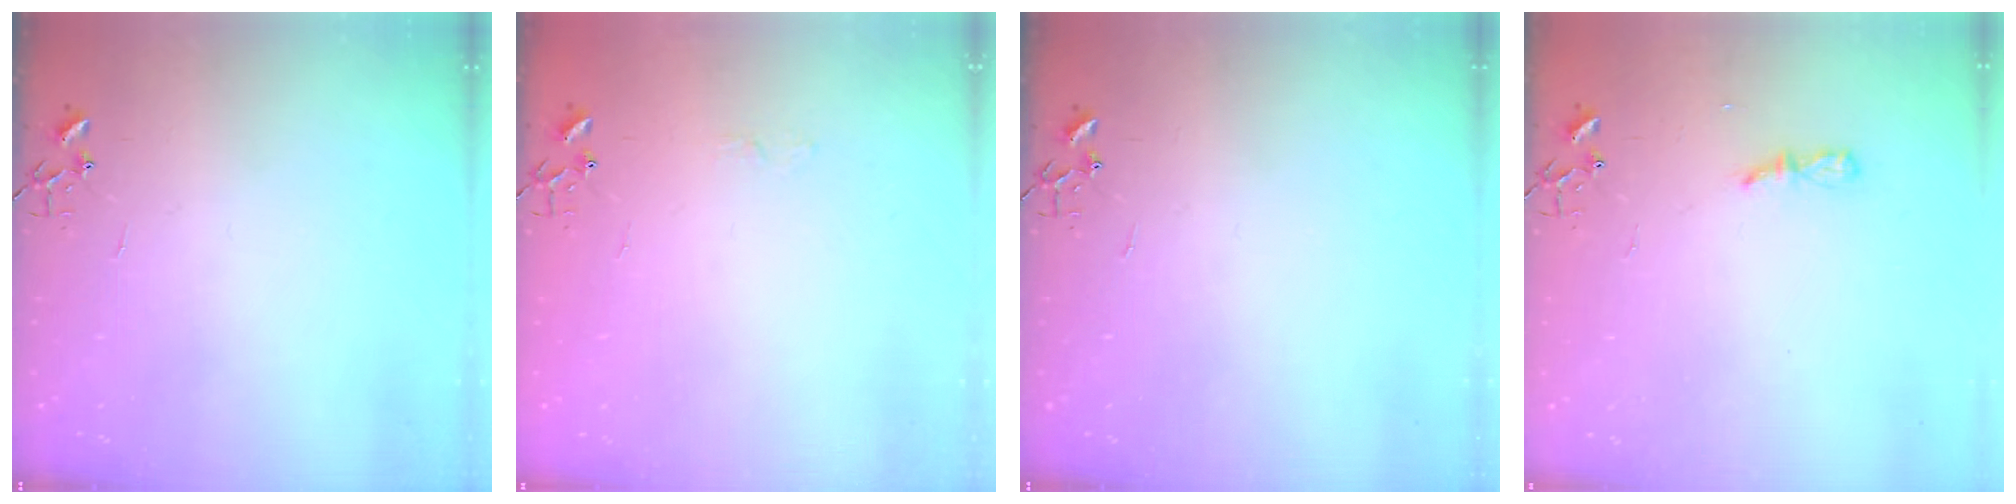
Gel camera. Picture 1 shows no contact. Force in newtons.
{"total": 3.5, "press": 3.4, "slide": 0.6}
{"total": 0.0}
{"total": 3.9, "press": 3.8, "slide": 0.5}